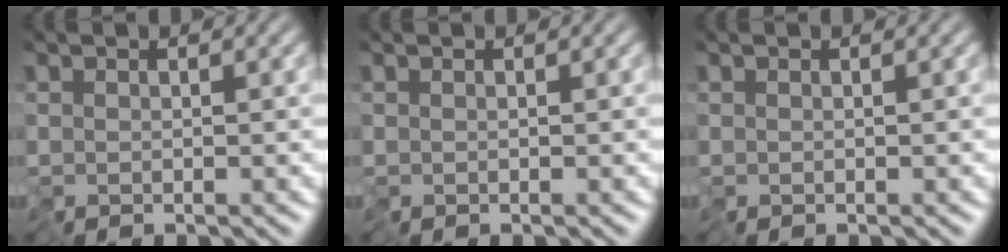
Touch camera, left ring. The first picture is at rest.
{"total": 0.0}
{"total": 0.0}